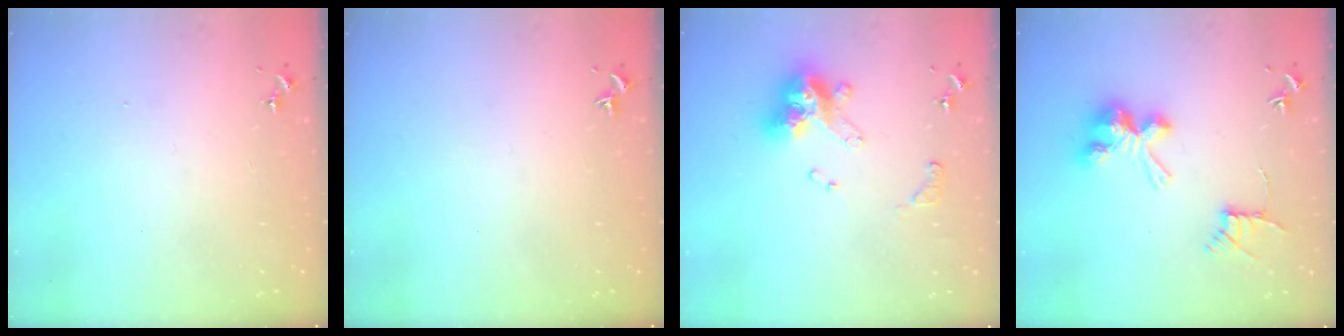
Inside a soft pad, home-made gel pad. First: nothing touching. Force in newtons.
{"total": 0.0}
{"total": 14.3, "press": 14.2, "slide": 1.4}
{"total": 11.9, "press": 11.8, "slide": 0.6}